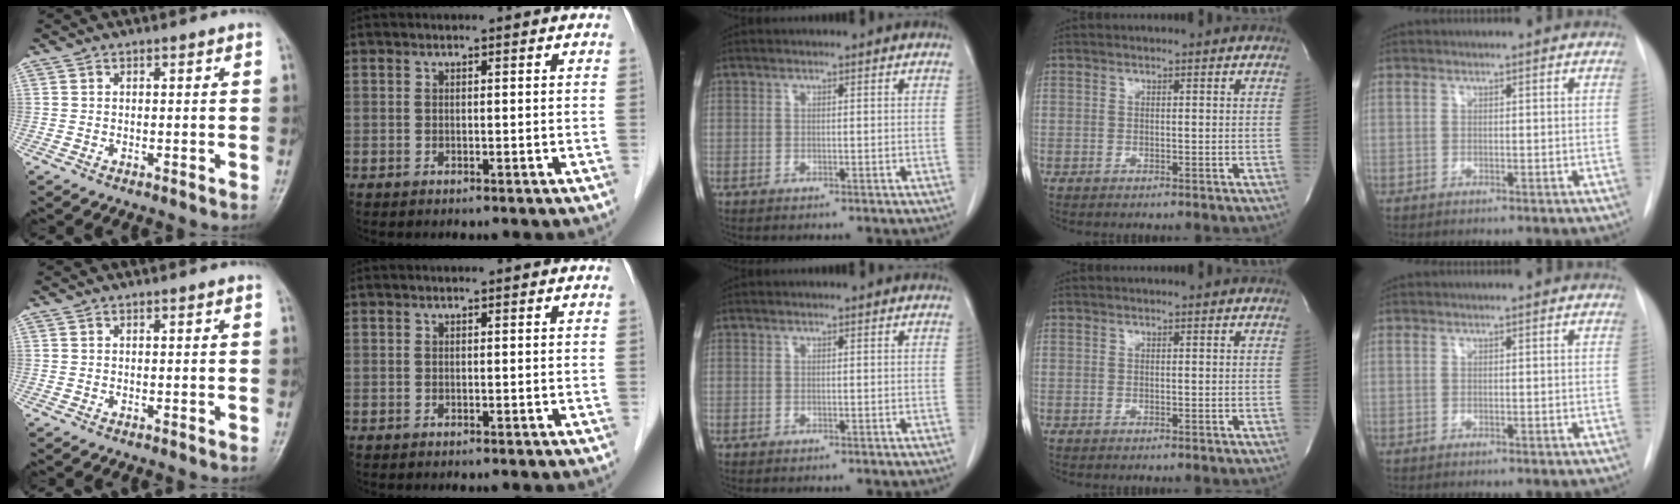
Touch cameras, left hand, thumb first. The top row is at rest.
{}